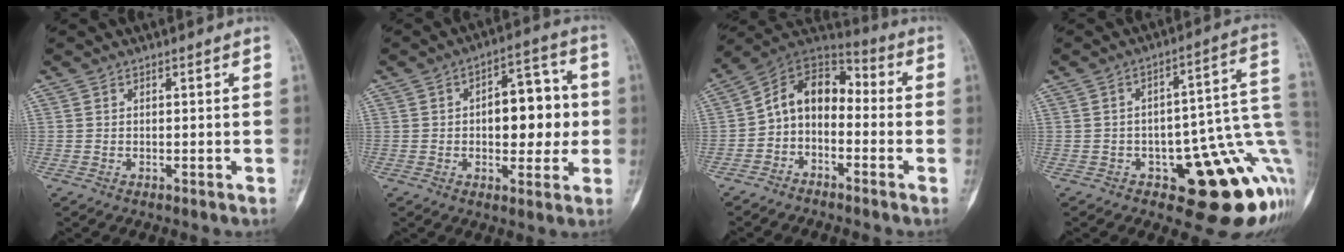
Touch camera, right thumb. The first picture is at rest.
{"total": 12.5, "force": [0.3, 7.0, 10.4], "torque": [-0.100, 0.023, 0.002]}
{"total": 10.8, "force": [-2.1, 7.6, 7.4], "torque": [-0.102, 0.071, -0.054]}
{"total": 18.8, "force": [-5.1, 8.0, 16.2], "torque": [-0.119, 0.039, -0.051]}